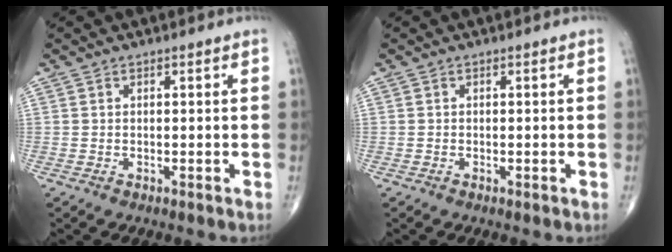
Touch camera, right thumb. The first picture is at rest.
{"total": 0.0}